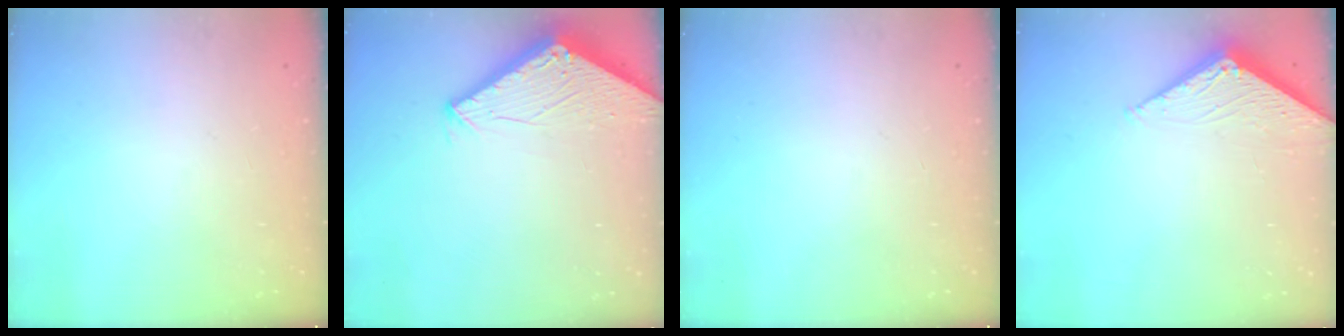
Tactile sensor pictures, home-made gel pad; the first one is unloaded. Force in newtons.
{"total": 2.8, "press": 2.8, "slide": 0.2}
{"total": 0.0}
{"total": 4.0, "press": 4.0, "slide": 0.5}